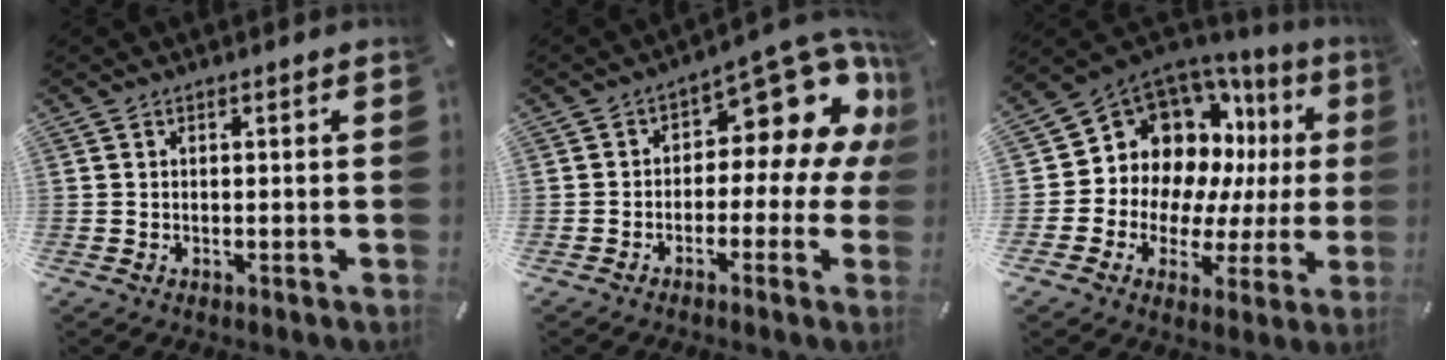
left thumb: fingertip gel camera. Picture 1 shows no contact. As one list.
[{"total": 13.6, "force": [7.0, 6.3, 9.8], "torque": [-0.123, -0.061, 0.110]}, {"total": 13.6, "force": [6.2, 10.9, 5.1], "torque": [-0.086, -0.075, 0.131]}]